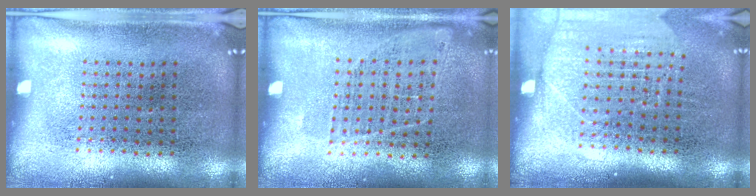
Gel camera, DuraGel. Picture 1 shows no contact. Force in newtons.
{"total": 0.9, "press": 0.7, "slide": 0.4}
{"total": 1.8, "press": 1.6, "slide": 0.8}